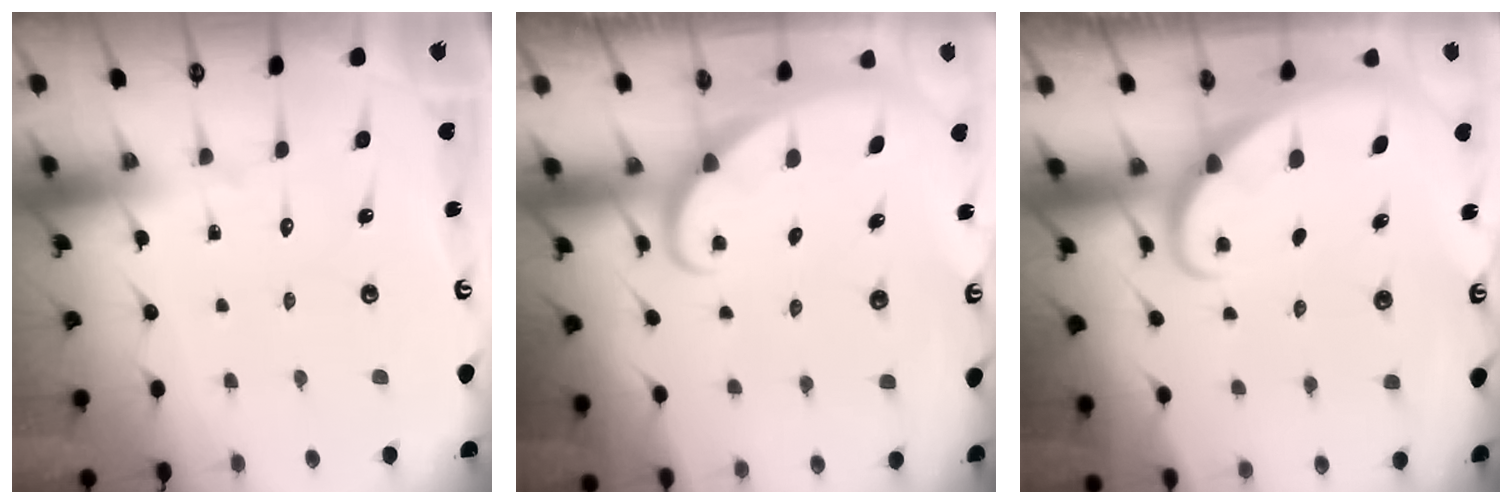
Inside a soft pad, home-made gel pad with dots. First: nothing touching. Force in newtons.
{"total": 1.9, "press": 1.9, "slide": 0.1}
{"total": 1.7, "press": 1.7, "slide": 0.1}